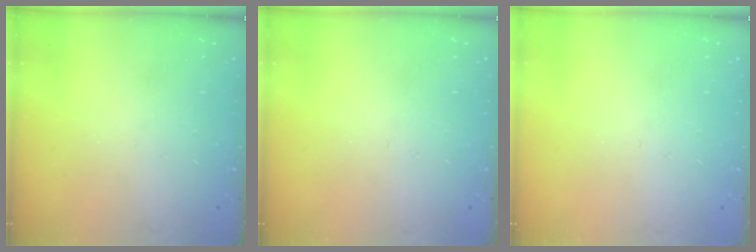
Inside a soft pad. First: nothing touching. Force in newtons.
{"total": 0.0}
{"total": 0.0}